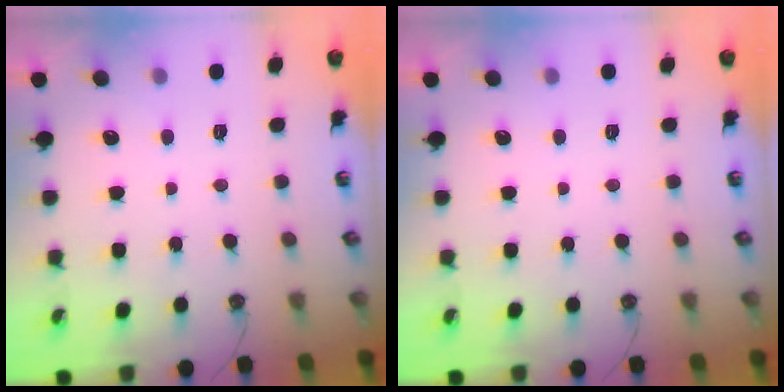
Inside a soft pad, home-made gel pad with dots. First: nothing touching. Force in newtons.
{"total": 0.0}